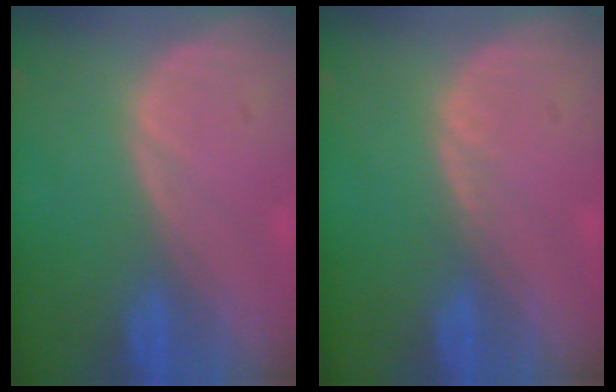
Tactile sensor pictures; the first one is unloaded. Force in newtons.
{"total": 0.5, "press": 0.5, "slide": 0.1}